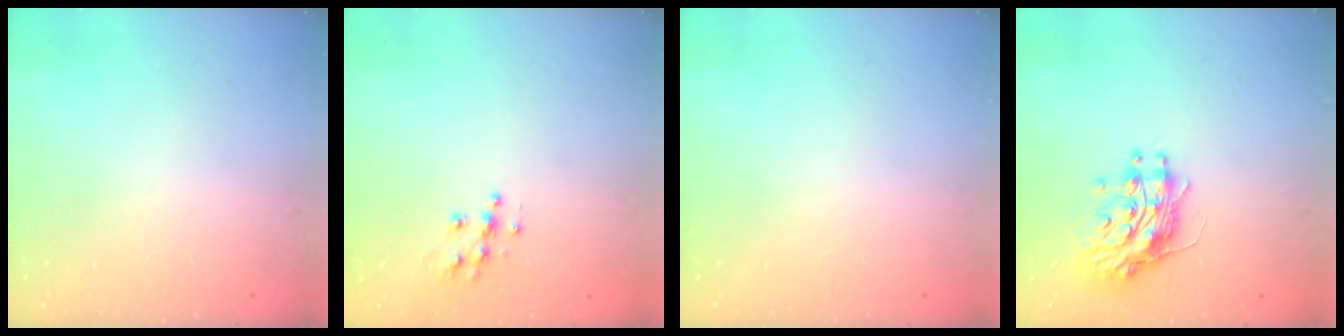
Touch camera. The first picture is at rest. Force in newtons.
{"total": 7.0, "press": 7.0, "slide": 0.3}
{"total": 0.0}
{"total": 12.2, "press": 12.1, "slide": 0.9}